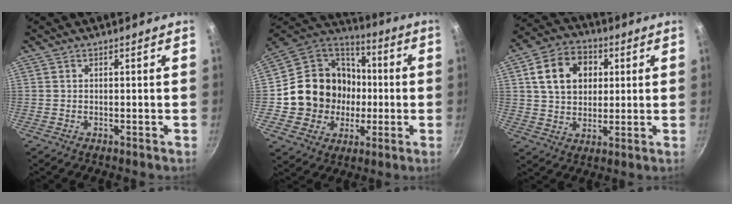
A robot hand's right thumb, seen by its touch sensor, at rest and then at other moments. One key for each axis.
{"total": 19.2, "fx": -1.2, "fy": 17.8, "fz": 7.2, "tx": -0.095, "ty": 0.031, "tz": -0.011}
{"total": 13.1, "fx": 3.5, "fy": 10.0, "fz": 7.7, "tx": -0.111, "ty": 0.009, "tz": 0.052}